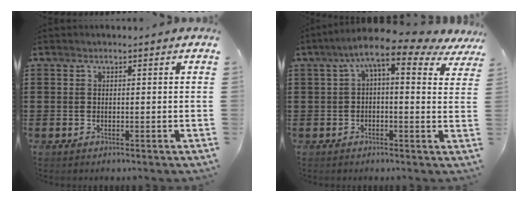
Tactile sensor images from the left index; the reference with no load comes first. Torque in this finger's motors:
{"motor_torque": [1.82, -0.32, 0.81, 0.19]}